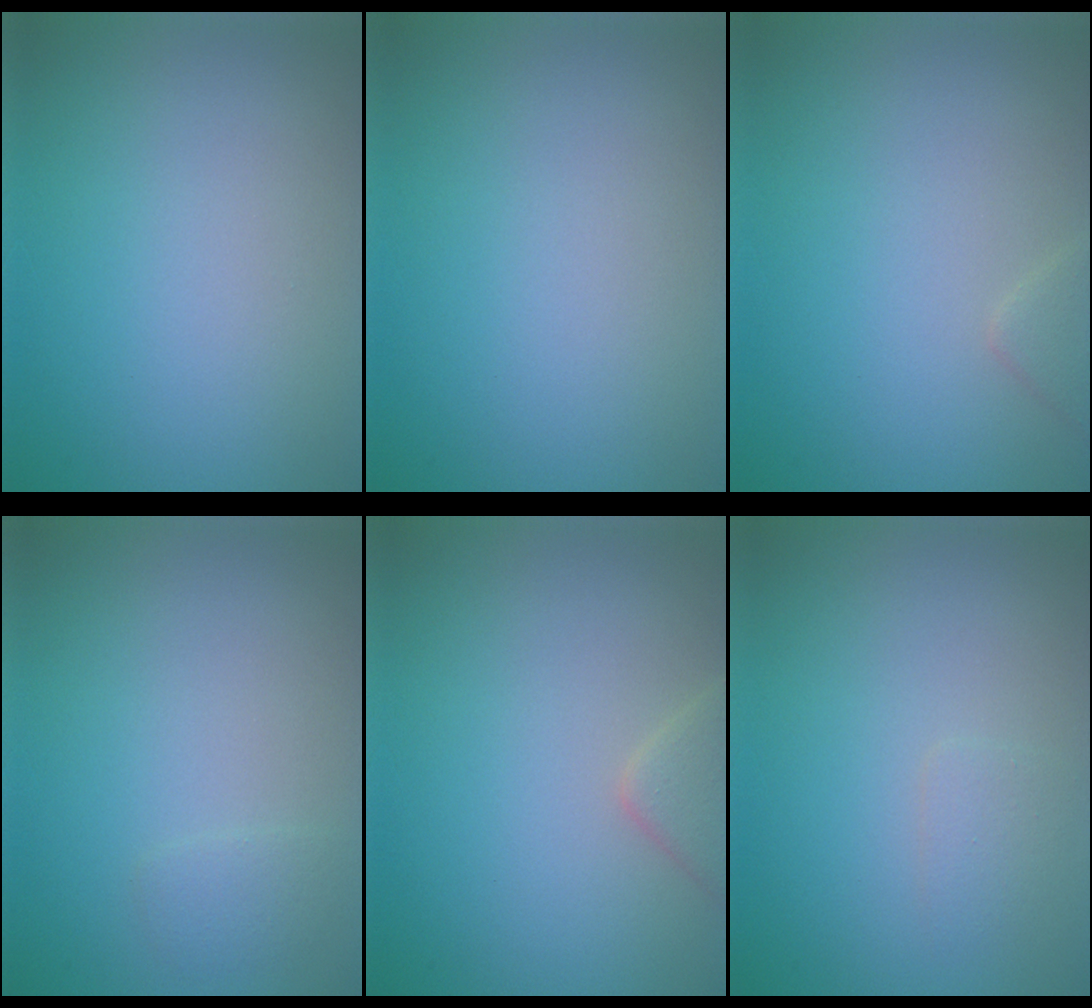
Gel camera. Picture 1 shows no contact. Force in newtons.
{"total": 0.0}
{"total": 1.2, "press": 1.2, "slide": 0.1}
{"total": 0.9, "press": 0.9, "slide": 0.0}
{"total": 2.3, "press": 2.3, "slide": 0.1}
{"total": 1.0, "press": 1.0, "slide": 0.1}